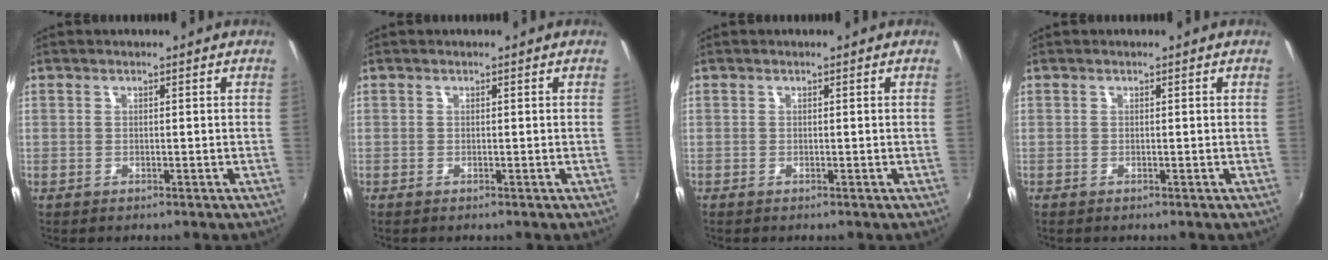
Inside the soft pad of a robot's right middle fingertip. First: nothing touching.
{"total": 0.0}
{"total": 0.0}
{"total": 0.0}